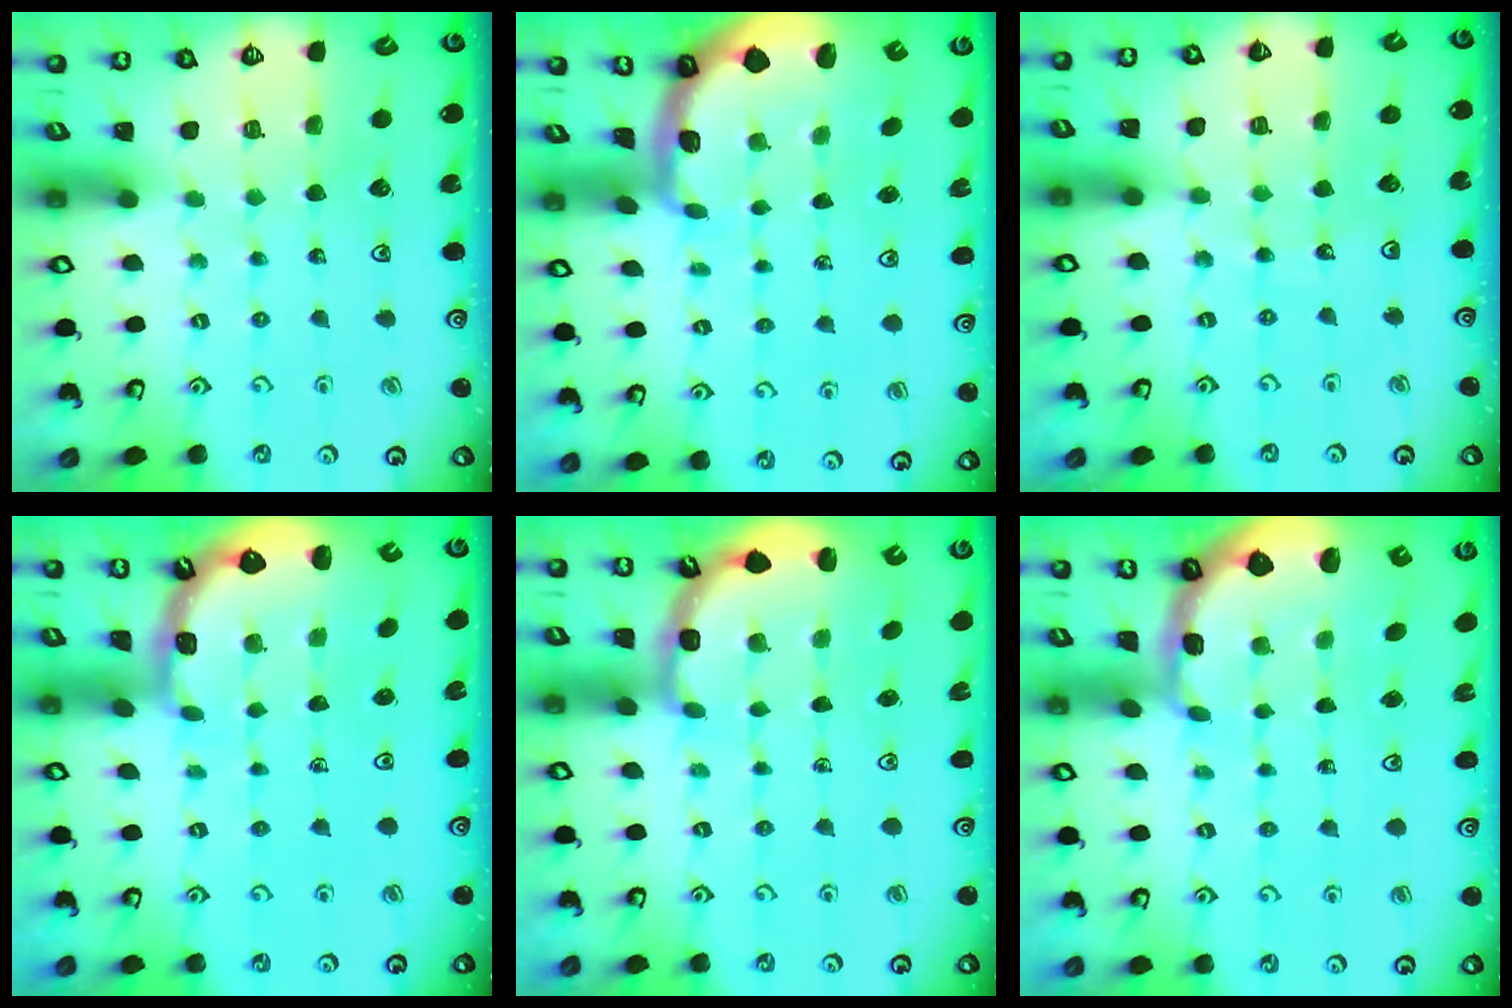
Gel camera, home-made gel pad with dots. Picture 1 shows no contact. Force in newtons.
{"total": 1.5, "press": 1.5, "slide": 0.4}
{"total": 8.2, "press": 7.6, "slide": 3.0}
{"total": 1.3, "press": 1.3, "slide": 0.1}
{"total": 3.2, "press": 2.5, "slide": 1.9}
{"total": 2.4, "press": 1.7, "slide": 1.7}